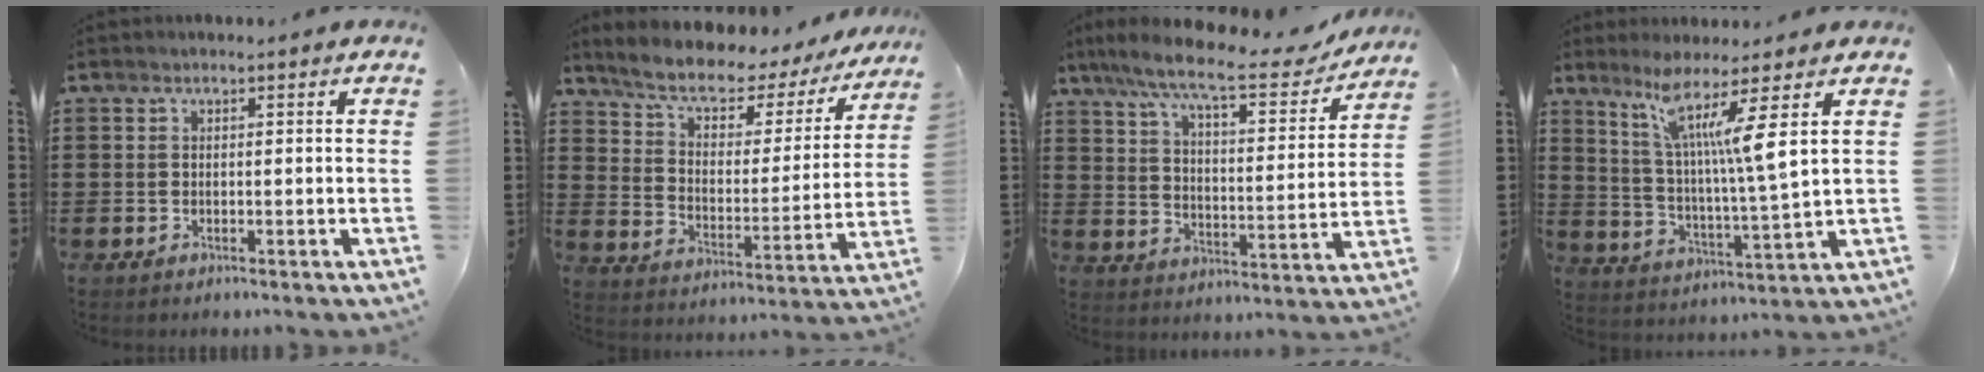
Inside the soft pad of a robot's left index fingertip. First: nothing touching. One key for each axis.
{"total": 6.3, "fx": 5.1, "fy": 2.4, "fz": 2.8, "tx": -0.074, "ty": -0.036, "tz": 0.080}
{"total": 10.1, "fx": 8.2, "fy": 1.2, "fz": 5.7, "tx": -0.134, "ty": -0.044, "tz": 0.134}
{"total": 10.1, "fx": 6.3, "fy": -0.7, "fz": 7.9, "tx": -0.162, "ty": -0.033, "tz": 0.100}